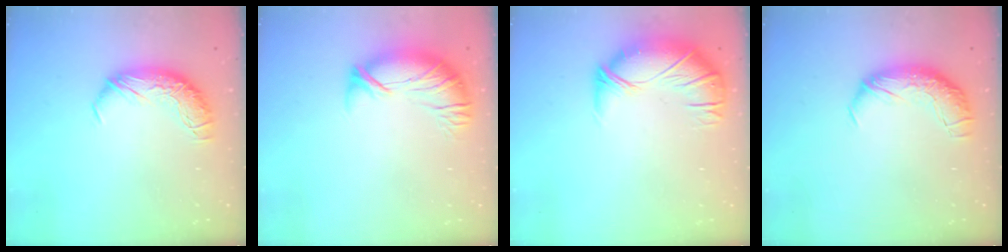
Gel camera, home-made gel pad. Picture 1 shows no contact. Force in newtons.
{"total": 3.5, "press": 2.5, "slide": 2.4}
{"total": 2.6, "press": 1.0, "slide": 2.4}
{"total": 2.3, "press": 0.9, "slide": 2.2}